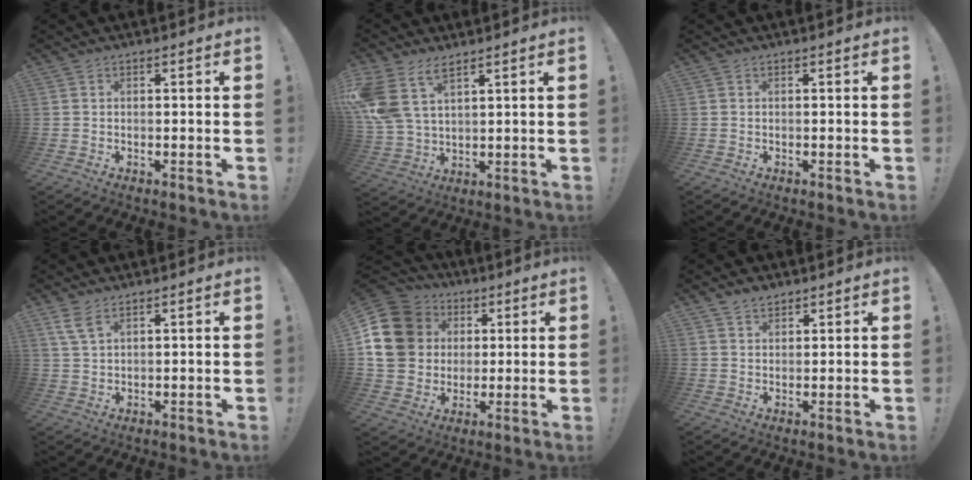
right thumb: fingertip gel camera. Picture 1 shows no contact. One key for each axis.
{"total": 10.8, "fx": 6.4, "fy": 5.6, "fz": 6.6, "tx": -0.138, "ty": -0.026, "tz": 0.127}
{"total": 0.0}
{"total": 4.8, "fx": 3.0, "fy": 1.6, "fz": 3.4, "tx": -0.064, "ty": -0.010, "tz": 0.056}
{"total": 18.4, "fx": 3.6, "fy": 15.8, "fz": 8.7, "tx": -0.148, "ty": 0.002, "tz": 0.085}
{"total": 3.2, "fx": 2.7, "fy": 1.5, "fz": 0.7, "tx": -0.010, "ty": -0.017, "tz": 0.049}